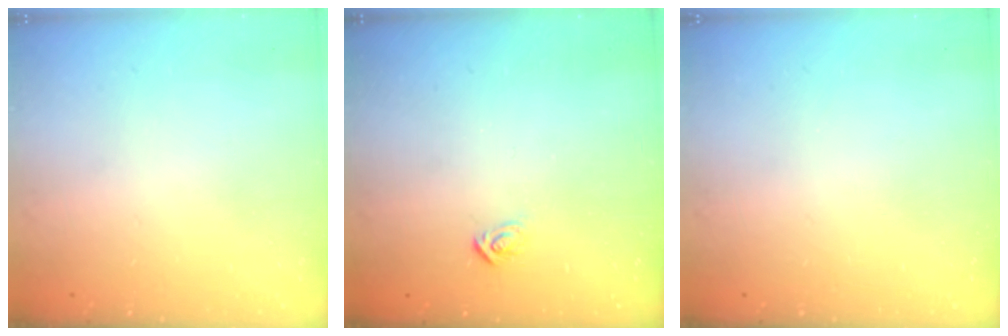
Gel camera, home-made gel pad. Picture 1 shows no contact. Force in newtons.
{"total": 2.9, "press": 2.9, "slide": 0.3}
{"total": 0.0}